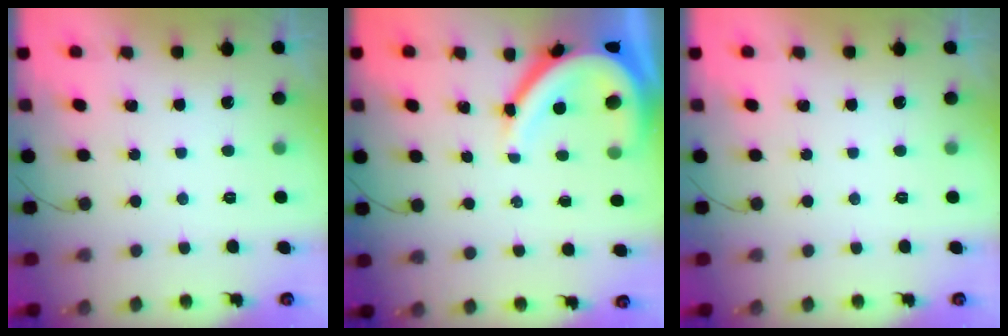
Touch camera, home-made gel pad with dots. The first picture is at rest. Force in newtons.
{"total": 10.9, "press": 10.9, "slide": 1.1}
{"total": 0.0}